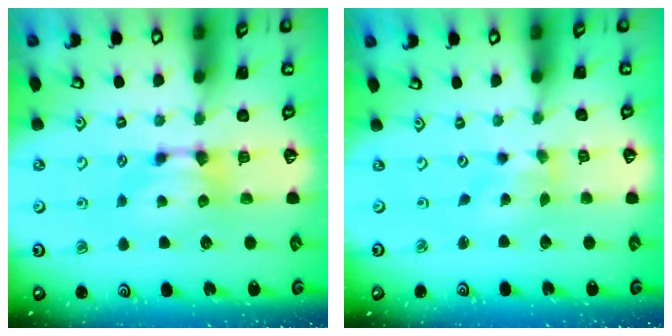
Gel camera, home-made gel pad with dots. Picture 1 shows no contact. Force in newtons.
{"total": 2.0, "press": 1.7, "slide": 1.0}